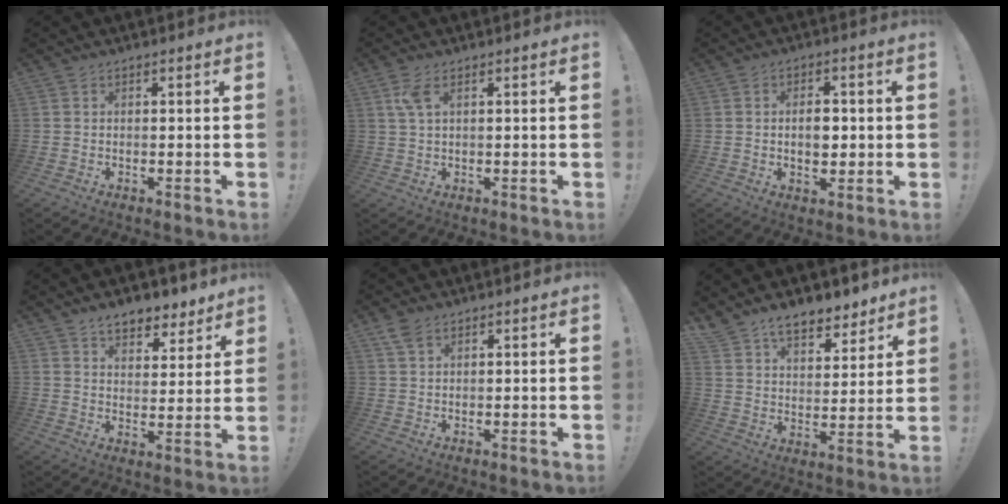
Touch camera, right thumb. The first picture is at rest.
{"total": 4.1, "force": [1.8, 1.6, 3.3], "torque": [-0.063, 0.001, 0.032]}
{"total": 5.2, "force": [0.1, 3.5, 3.8], "torque": [-0.048, 0.002, -0.002]}
{"total": 8.4, "force": [6.7, 4.2, 2.8], "torque": [-0.033, -0.047, 0.123]}
{"total": 3.5, "force": [2.2, 1.8, 2.1], "torque": [-0.041, -0.004, 0.043]}
{"total": 11.0, "force": [8.9, 5.2, 3.8], "torque": [-0.067, -0.062, 0.168]}